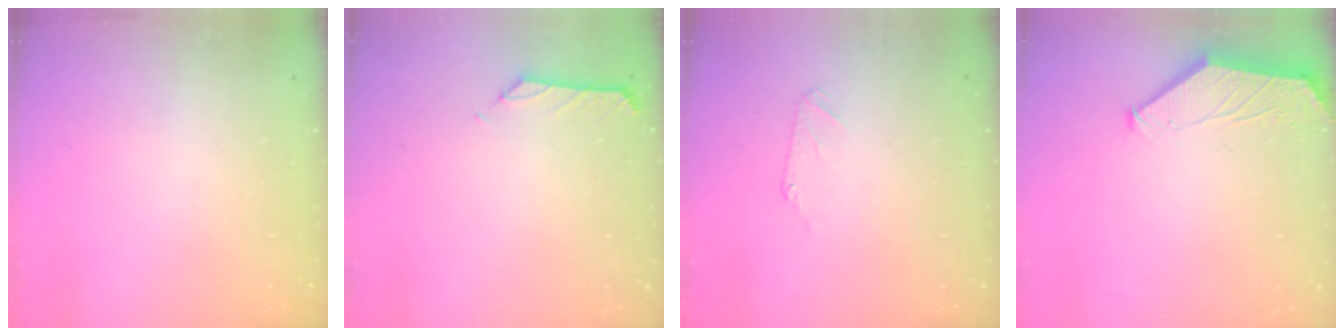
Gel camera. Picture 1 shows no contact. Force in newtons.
{"total": 0.0}
{"total": 2.4, "press": 2.4, "slide": 0.5}
{"total": 1.6, "press": 1.6, "slide": 0.3}